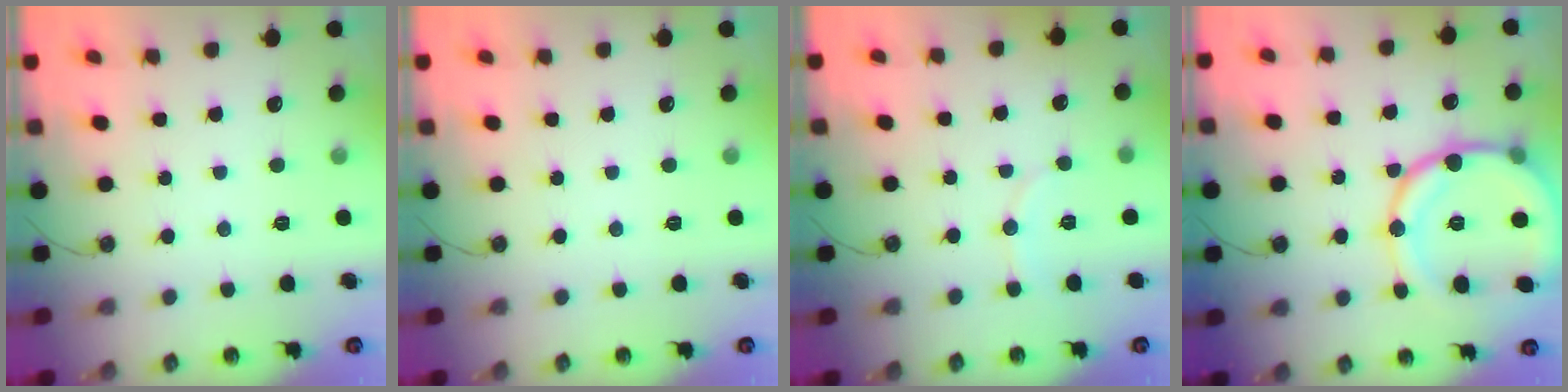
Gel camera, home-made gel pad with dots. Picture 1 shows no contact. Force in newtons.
{"total": 0.0}
{"total": 4.6, "press": 4.5, "slide": 1.2}
{"total": 19.2, "press": 19.0, "slide": 2.4}